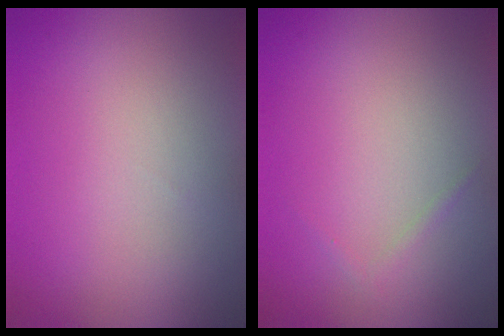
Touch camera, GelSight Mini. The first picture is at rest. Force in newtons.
{"total": 0.5, "press": 0.5, "slide": 0.0}